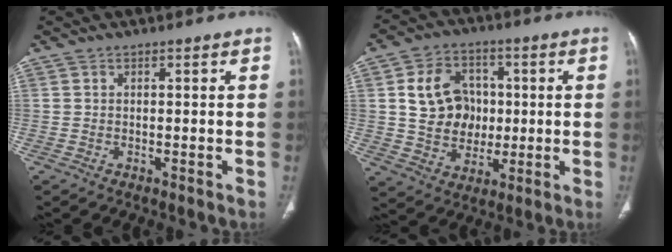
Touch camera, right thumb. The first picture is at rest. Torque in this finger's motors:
{"motor_torque": [0.19, 0.20, 0.43, 0.32, 0.10]}